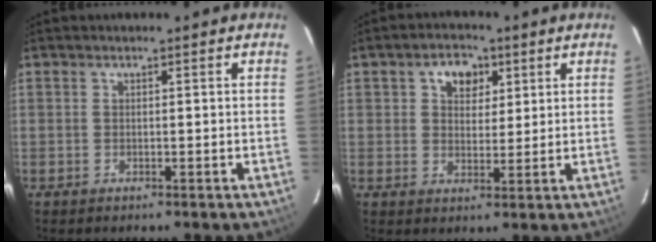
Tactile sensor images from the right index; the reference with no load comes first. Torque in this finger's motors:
{"motor_torque": [0.07, 0.06, 0.19, 0.03]}